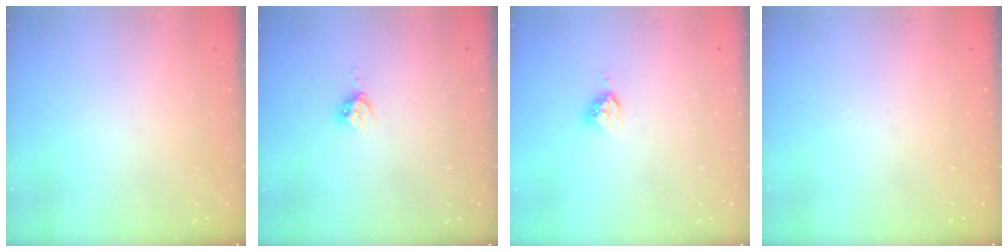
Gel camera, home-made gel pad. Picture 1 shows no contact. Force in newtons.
{"total": 4.9, "press": 4.9, "slide": 0.1}
{"total": 5.0, "press": 4.9, "slide": 0.4}
{"total": 0.0}